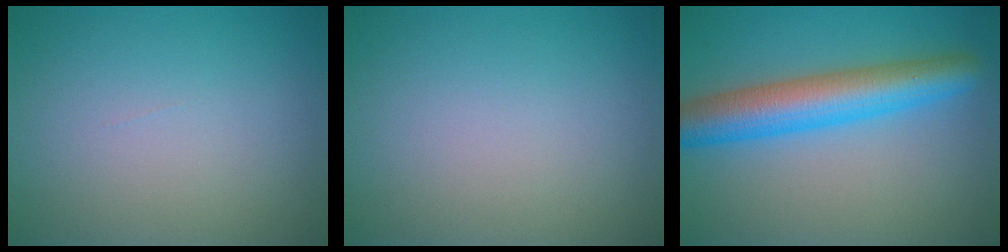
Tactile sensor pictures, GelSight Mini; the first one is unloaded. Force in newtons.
{"total": 0.0}
{"total": 7.0, "press": 7.0, "slide": 0.2}